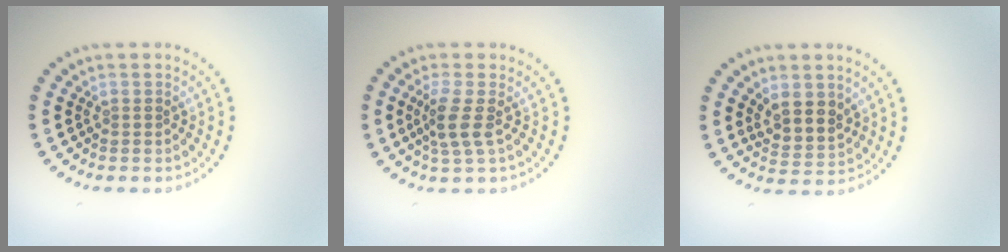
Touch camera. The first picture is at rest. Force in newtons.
{"total": 2.5, "press": 1.9, "slide": 1.6}
{"total": 3.0, "press": 2.7, "slide": 1.4}